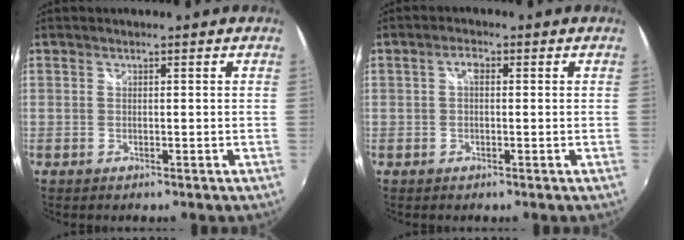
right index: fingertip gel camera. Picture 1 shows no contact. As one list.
[{"total": 2.0, "force": [0.4, 1.0, 1.7], "torque": [-0.031, 0.007, 0.002]}]